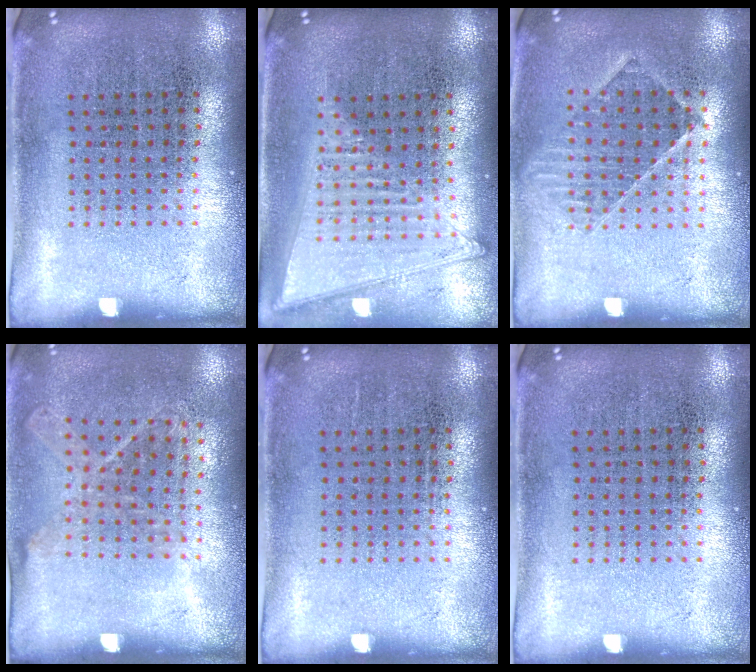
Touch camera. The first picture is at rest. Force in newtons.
{"total": 1.4, "press": 1.3, "slide": 0.5}
{"total": 1.2, "press": 1.1, "slide": 0.5}
{"total": 1.1, "press": 0.9, "slide": 0.6}
{"total": 0.0}
{"total": 0.0}